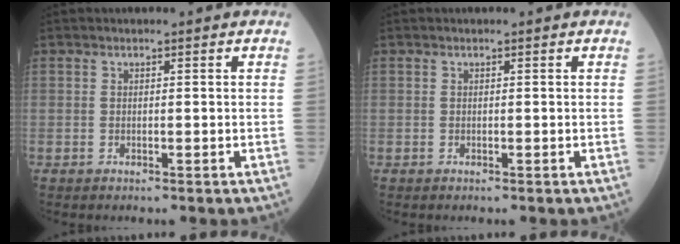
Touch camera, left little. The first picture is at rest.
{"total": 0.0}